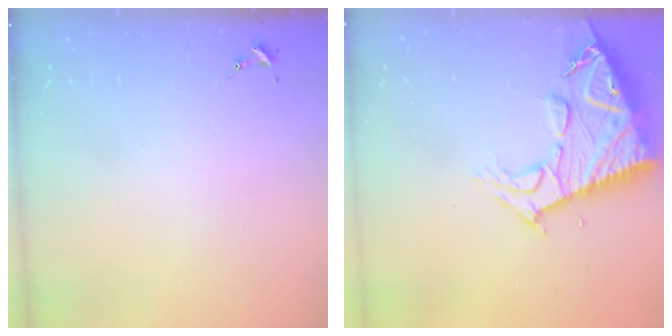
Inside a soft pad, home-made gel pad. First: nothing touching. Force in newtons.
{"total": 14.6, "press": 14.5, "slide": 1.3}